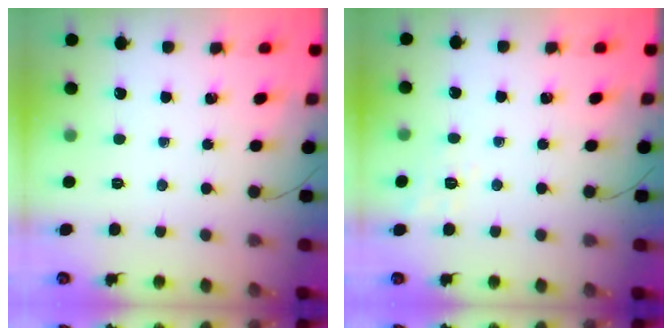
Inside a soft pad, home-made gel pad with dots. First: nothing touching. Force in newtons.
{"total": 1.9, "press": 0.8, "slide": 1.7}